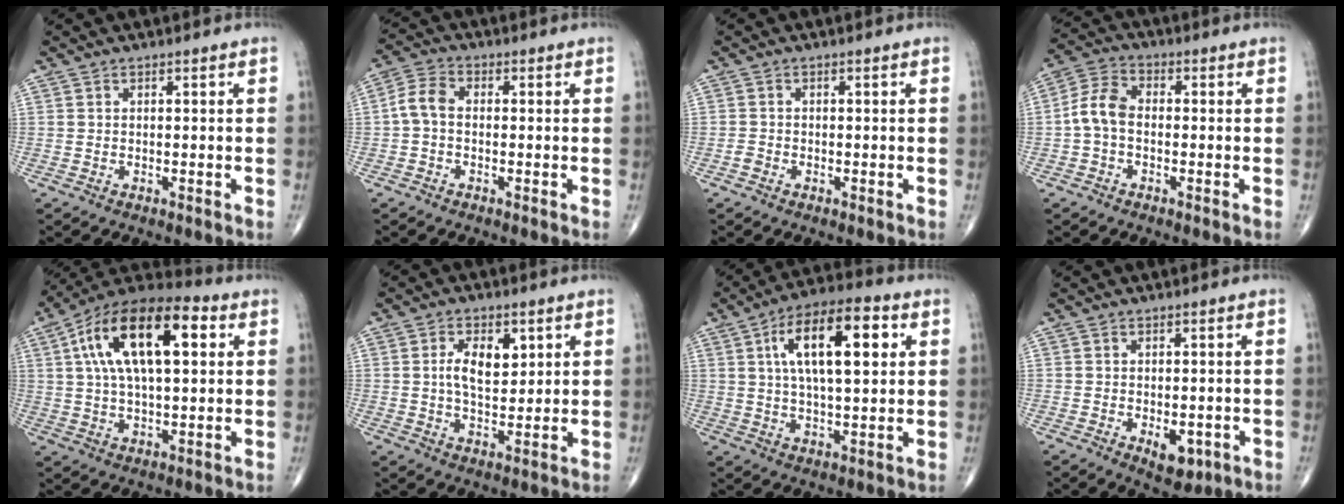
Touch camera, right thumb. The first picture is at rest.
{"total": 4.8, "force": [-0.4, 3.1, 3.5], "torque": [-0.068, 0.015, -0.020]}
{"total": 1.0, "force": [-0.6, 0.7, 0.3], "torque": [-0.004, 0.003, -0.015]}
{"total": 6.4, "force": [-0.9, 4.2, 4.8], "torque": [-0.091, 0.021, -0.030]}
{"total": 20.8, "force": [5.5, 9.5, 17.7], "torque": [-0.301, 0.021, 0.082]}
{"total": 7.5, "force": [2.0, 4.2, 5.8], "torque": [-0.083, -0.010, 0.036]}
{"total": 16.4, "force": [4.6, 6.6, 14.3], "torque": [-0.226, 0.008, 0.071]}
{"total": 5.2, "force": [-1.6, 2.9, 4.0], "torque": [-0.042, 0.000, -0.013]}